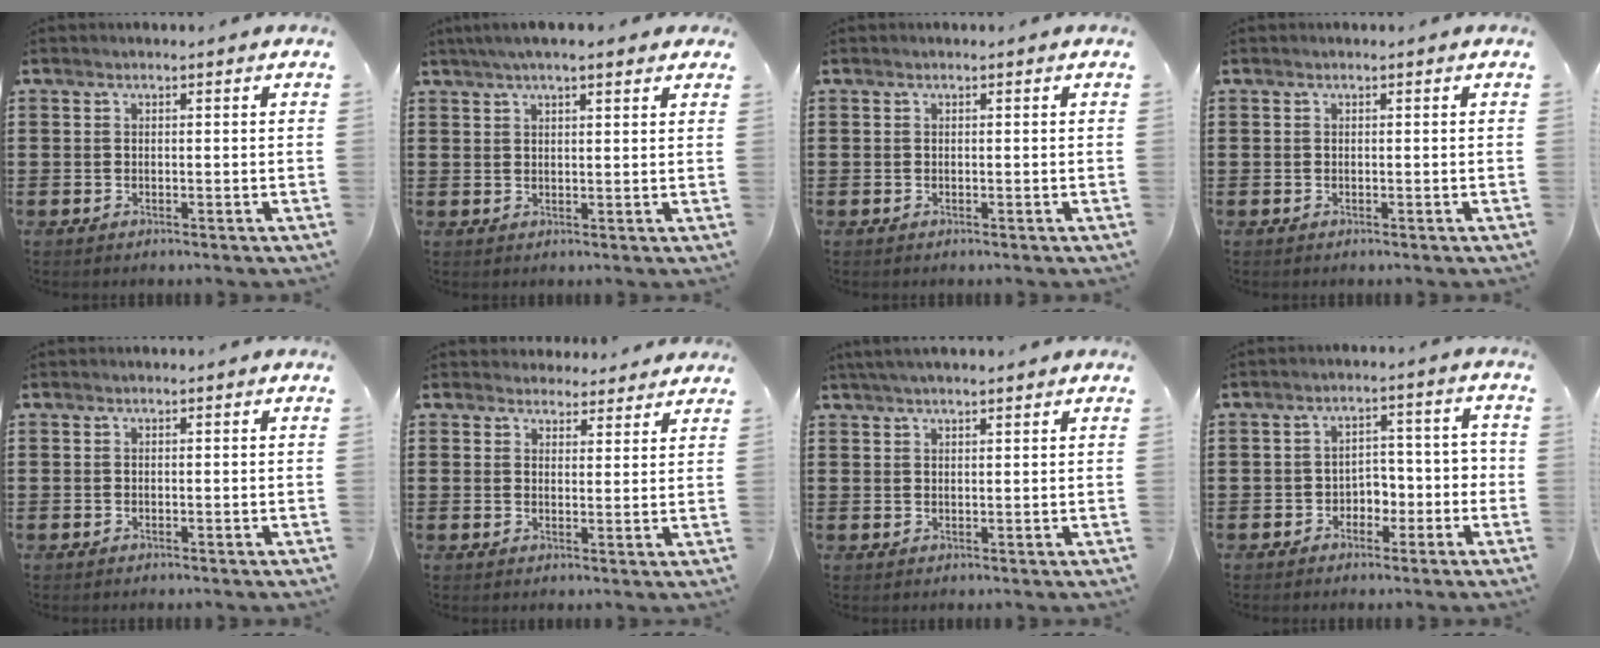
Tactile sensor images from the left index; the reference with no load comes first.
{"total": 3.8, "force": [2.9, 0.5, 2.4], "torque": [-0.054, 0.005, 0.051]}
{"total": 0.0}
{"total": 0.0}
{"total": 0.0}
{"total": 3.3, "force": [3.1, 1.0, 0.0], "torque": [-0.011, -0.007, 0.060]}
{"total": 2.1, "force": [1.8, 0.1, 1.1], "torque": [-0.024, 0.003, 0.034]}
{"total": 3.6, "force": [-2.2, 2.5, 1.4], "torque": [-0.035, 0.010, -0.049]}